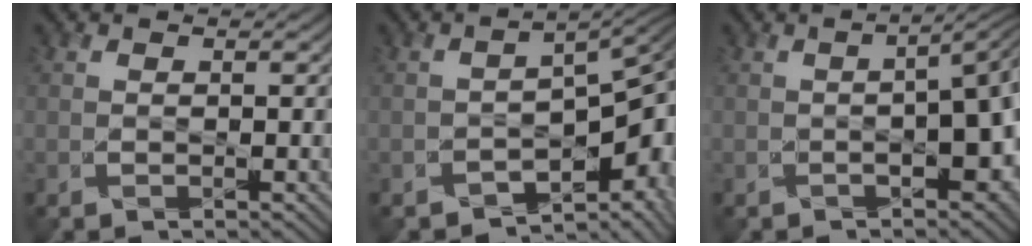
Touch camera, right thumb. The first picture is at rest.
{"total": 9.3, "force": [-4.2, 4.5, 7.0], "torque": [-0.089, -0.021, -0.062]}
{"total": 8.8, "force": [-1.7, 3.0, 8.1], "torque": [-0.104, -0.015, -0.027]}